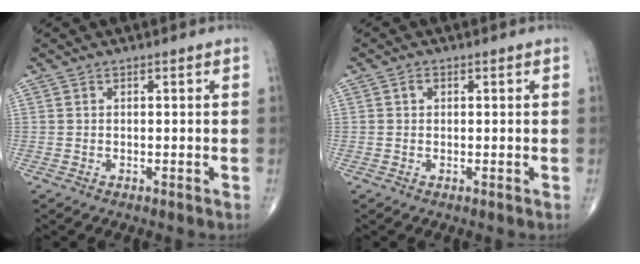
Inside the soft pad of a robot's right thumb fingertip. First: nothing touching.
{"total": 1.0, "force": [0.2, 0.8, 0.6], "torque": [-0.006, 0.003, 0.002]}